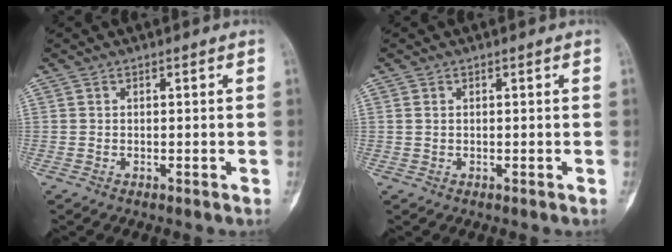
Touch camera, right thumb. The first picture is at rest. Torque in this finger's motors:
{"motor_torque": [0.27, -0.26, 0.36, 0.03, -0.06]}